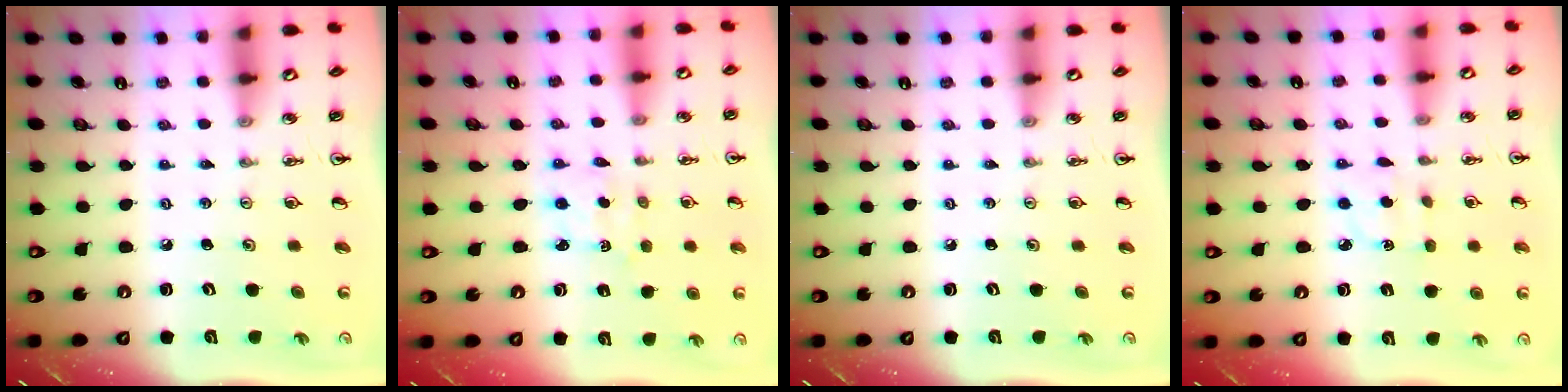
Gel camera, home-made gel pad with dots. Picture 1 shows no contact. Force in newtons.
{"total": 1.8, "press": 1.8, "slide": 0.4}
{"total": 0.0}
{"total": 3.2, "press": 3.1, "slide": 0.5}